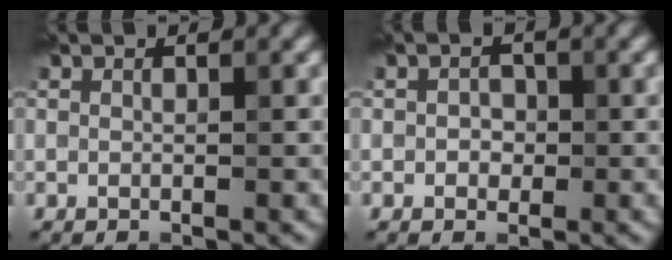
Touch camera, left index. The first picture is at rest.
{"total": 1.3, "force": [-0.1, 1.1, 0.7], "torque": [-0.007, -0.002, -0.006]}